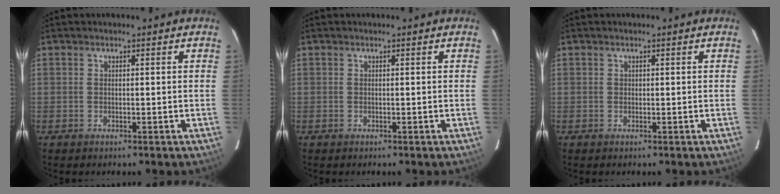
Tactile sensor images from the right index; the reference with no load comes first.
{"total": 0.0}
{"total": 0.0}